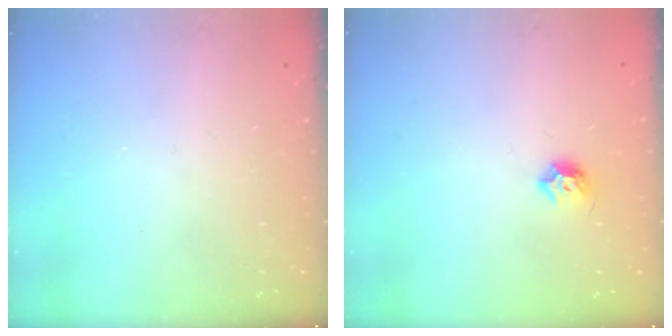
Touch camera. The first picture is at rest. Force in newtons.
{"total": 5.7, "press": 5.6, "slide": 1.0}